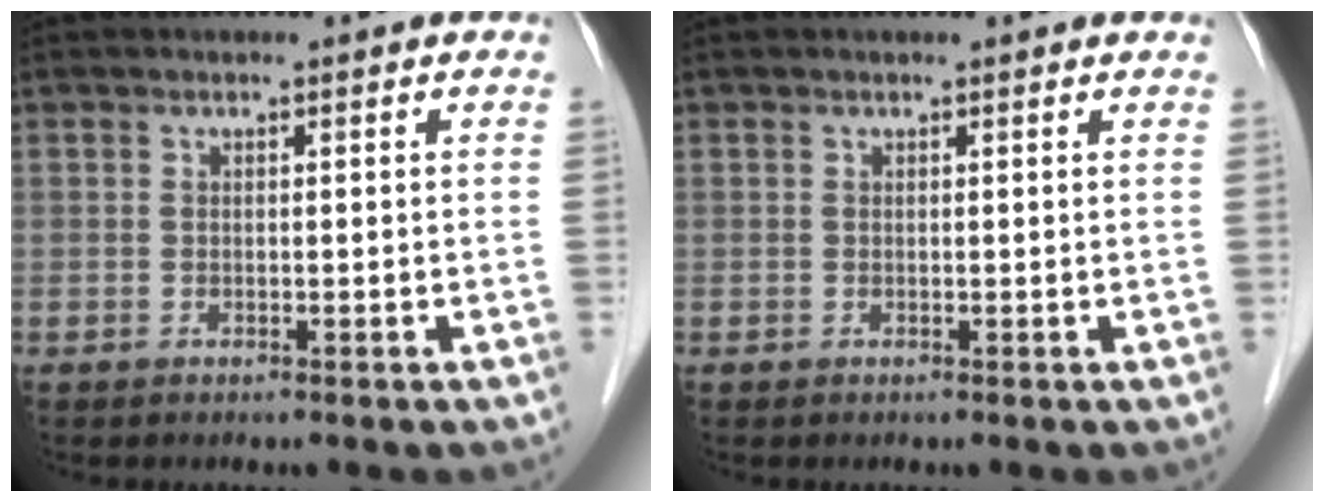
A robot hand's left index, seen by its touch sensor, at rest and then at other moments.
{"total": 1.0, "force": [1.0, 0.1, 0.2], "torque": [-0.012, 0.002, 0.007]}